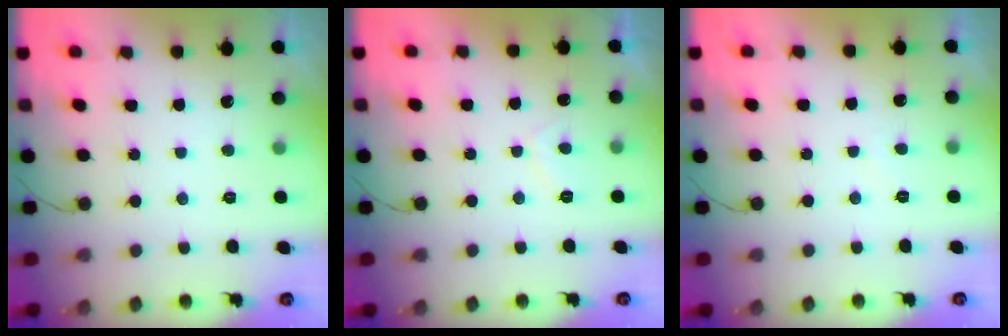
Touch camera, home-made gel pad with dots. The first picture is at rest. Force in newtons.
{"total": 2.1, "press": 2.0, "slide": 0.9}
{"total": 1.6, "press": 1.5, "slide": 0.4}